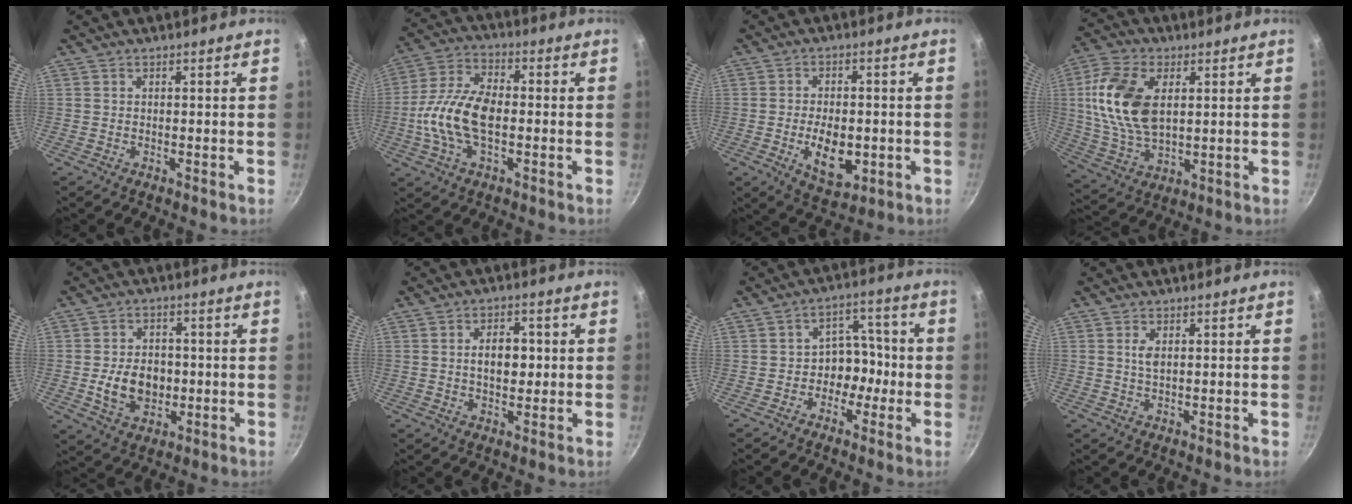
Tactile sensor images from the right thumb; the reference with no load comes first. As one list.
[{"total": 14.0, "force": [-1.8, 7.6, 11.6], "torque": [-0.223, 0.031, -0.047]}, {"total": 9.8, "force": [-2.0, 5.7, 7.7], "torque": [-0.105, 0.000, -0.023]}, {"total": 16.0, "force": [3.2, 9.4, 12.5], "torque": [-0.236, -0.005, 0.064]}, {"total": 9.2, "force": [-1.1, 6.9, 6.0], "torque": [-0.077, 0.006, -0.012]}, {"total": 6.3, "force": [0.3, 4.0, 4.8], "torque": [-0.054, 0.007, 0.002]}, {"total": 7.0, "force": [-2.1, 5.7, 3.6], "torque": [0.006, 0.039, -0.039]}, {"total": 2.0, "force": [0.6, 1.0, 1.6], "torque": [-0.031, -0.004, 0.013]}]